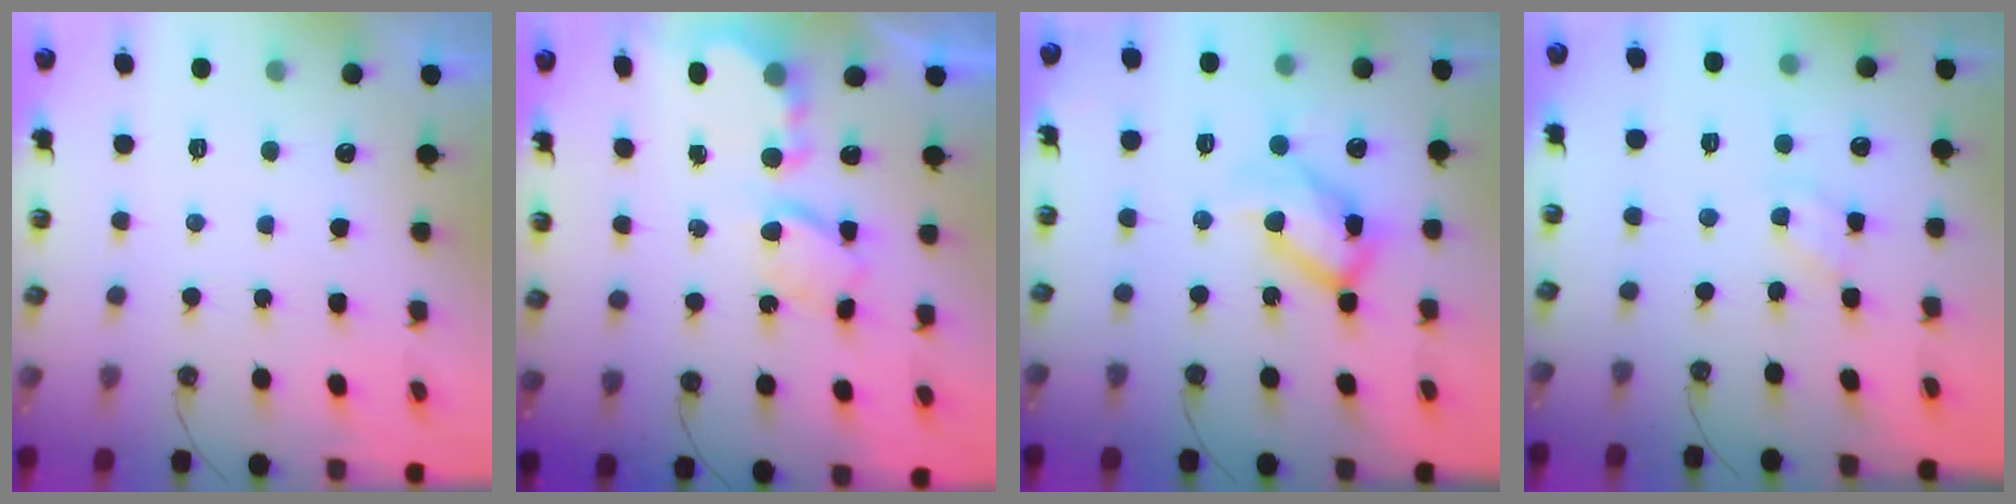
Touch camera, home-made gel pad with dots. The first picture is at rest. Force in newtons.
{"total": 6.1, "press": 6.1, "slide": 0.3}
{"total": 16.5, "press": 16.4, "slide": 2.1}
{"total": 3.3, "press": 3.3, "slide": 0.1}